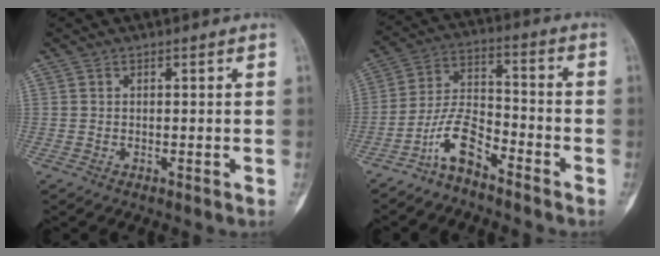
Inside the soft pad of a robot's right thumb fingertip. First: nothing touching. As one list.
[{"total": 8.6, "force": [-6.1, 3.3, 5.1], "torque": [-0.097, 0.068, -0.125]}]